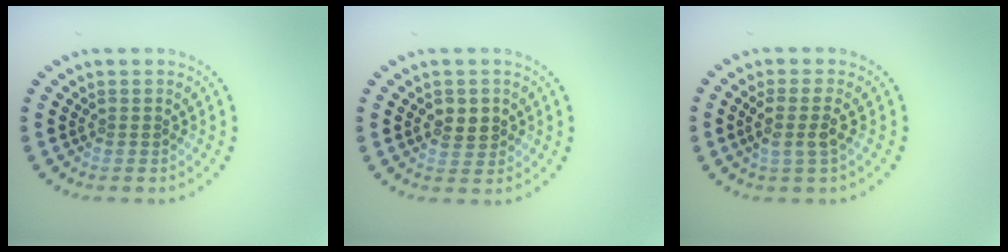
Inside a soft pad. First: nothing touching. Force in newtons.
{"total": 2.2, "press": 2.2, "slide": 0.3}
{"total": 2.4, "press": 2.0, "slide": 1.3}